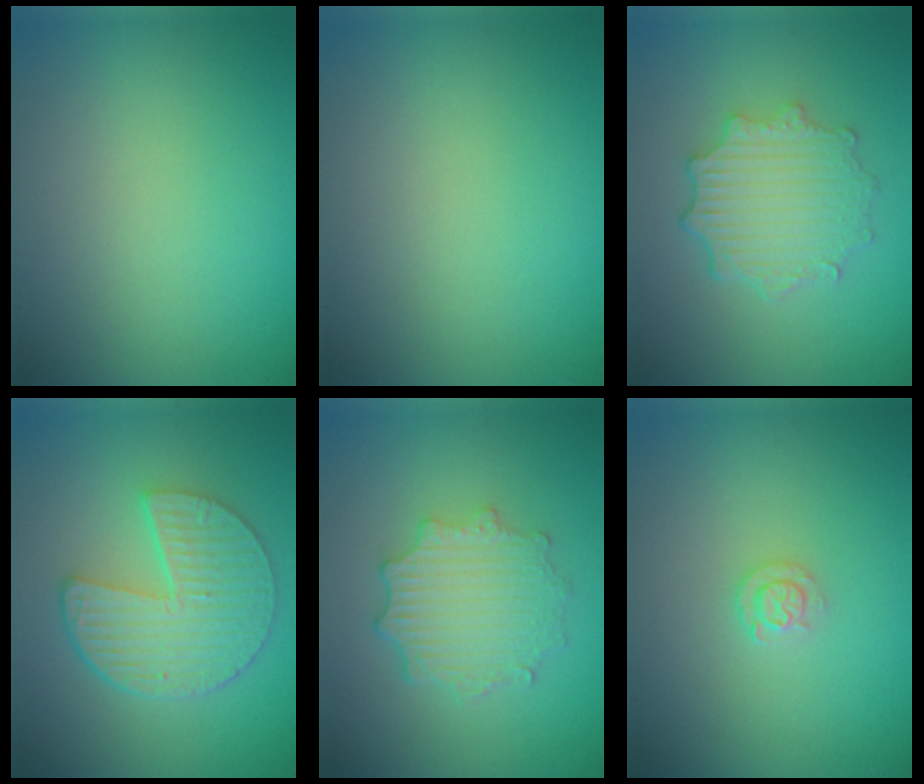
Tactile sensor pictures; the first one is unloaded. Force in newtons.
{"total": 0.0}
{"total": 4.6, "press": 3.8, "slide": 2.6}
{"total": 6.7, "press": 4.8, "slide": 4.6}
{"total": 4.7, "press": 3.7, "slide": 2.8}
{"total": 1.3, "press": 1.3, "slide": 0.2}